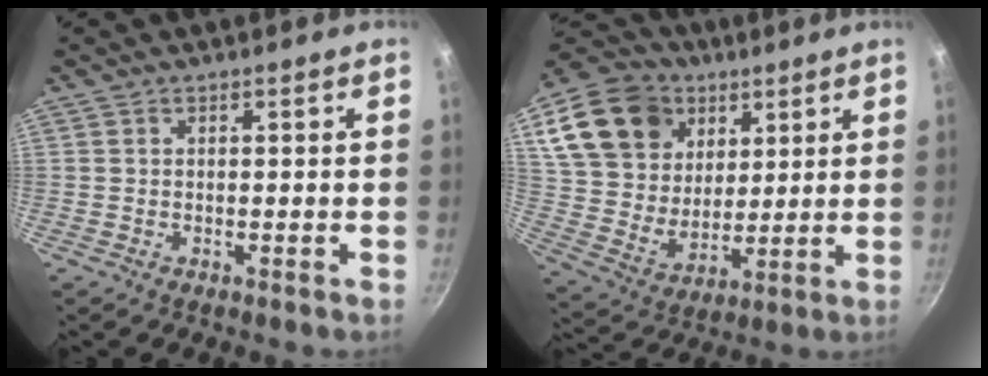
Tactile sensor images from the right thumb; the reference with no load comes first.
{"total": 21.7, "force": [9.5, 16.2, 10.9], "torque": [-0.189, -0.010, 0.179]}